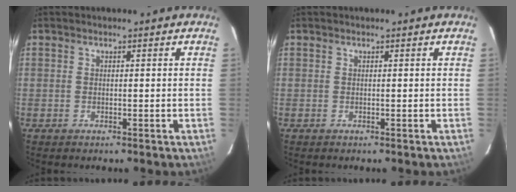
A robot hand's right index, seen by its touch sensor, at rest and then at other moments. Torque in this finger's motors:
{"motor_torque": [0.00, 0.00, 0.01, 0.00]}